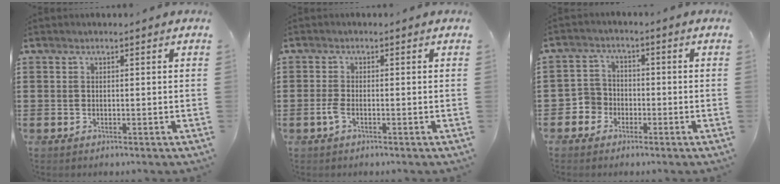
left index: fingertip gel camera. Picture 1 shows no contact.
{"total": 2.0, "force": [-0.9, 0.6, 1.7], "torque": [-0.045, -0.005, -0.020]}
{"total": 3.8, "force": [-2.2, 3.1, 0.5], "torque": [-0.037, 0.001, -0.053]}